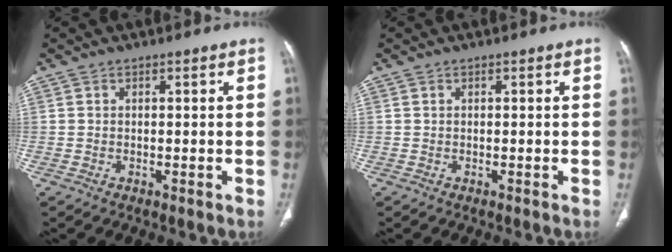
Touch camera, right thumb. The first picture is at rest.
{"total": 0.0}